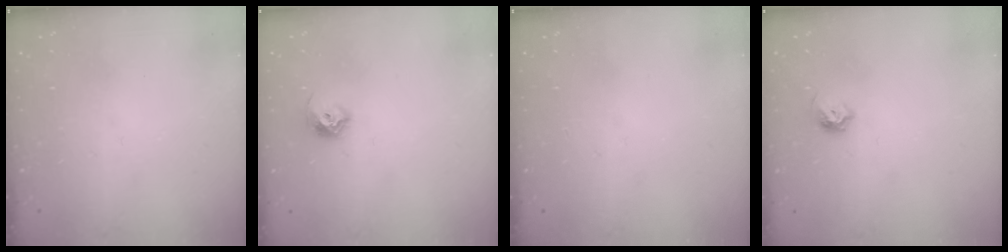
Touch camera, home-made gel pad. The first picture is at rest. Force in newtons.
{"total": 7.4, "press": 7.3, "slide": 1.1}
{"total": 0.0}
{"total": 5.5, "press": 5.4, "slide": 0.8}